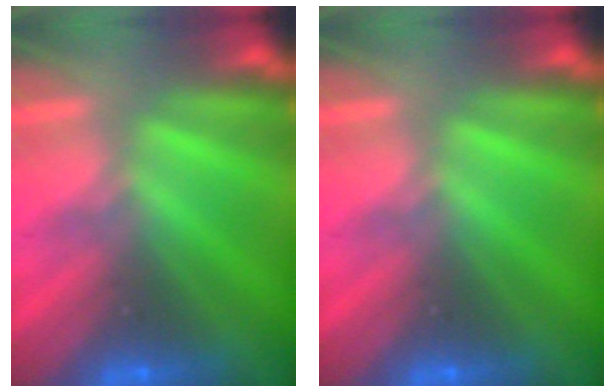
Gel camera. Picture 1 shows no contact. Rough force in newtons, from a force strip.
{"total": 0.0}